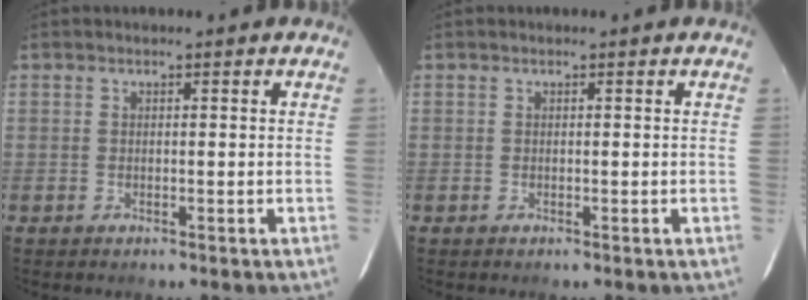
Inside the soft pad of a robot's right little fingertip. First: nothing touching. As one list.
[{"total": 0.0}]